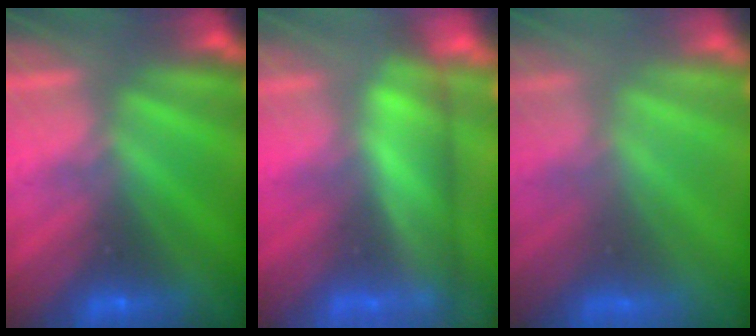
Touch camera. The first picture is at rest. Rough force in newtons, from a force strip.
{"total": 4.5}
{"total": 6.4}